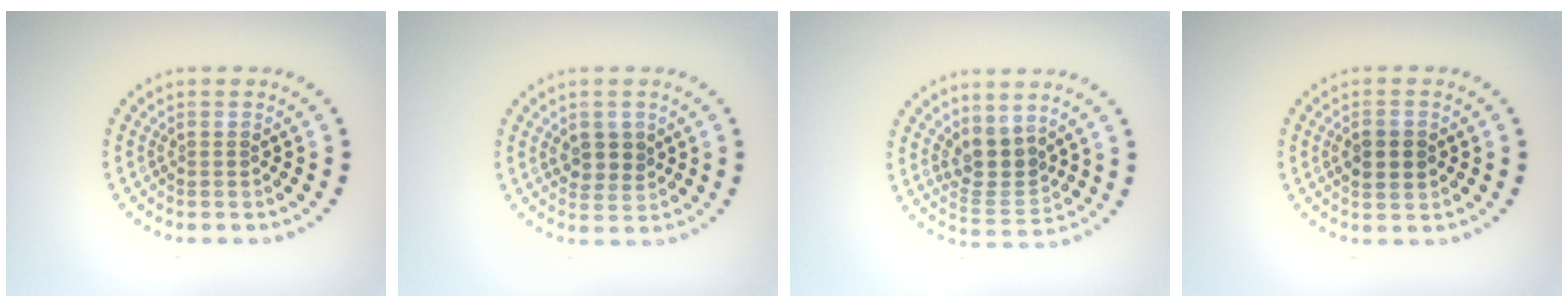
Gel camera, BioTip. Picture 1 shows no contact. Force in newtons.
{"total": 2.5, "press": 2.3, "slide": 0.8}
{"total": 3.4, "press": 2.9, "slide": 1.9}
{"total": 2.5, "press": 2.5, "slide": 0.2}